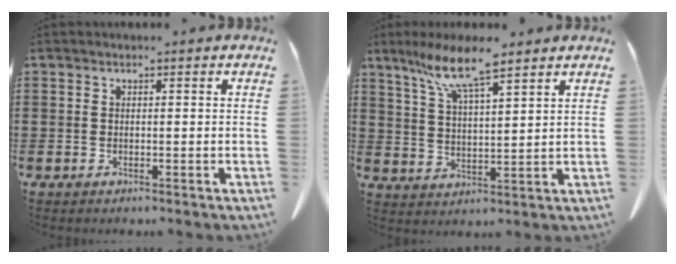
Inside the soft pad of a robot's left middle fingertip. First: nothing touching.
{"total": 8.7, "force": [6.6, 1.1, 5.6], "torque": [-0.126, -0.016, 0.117]}